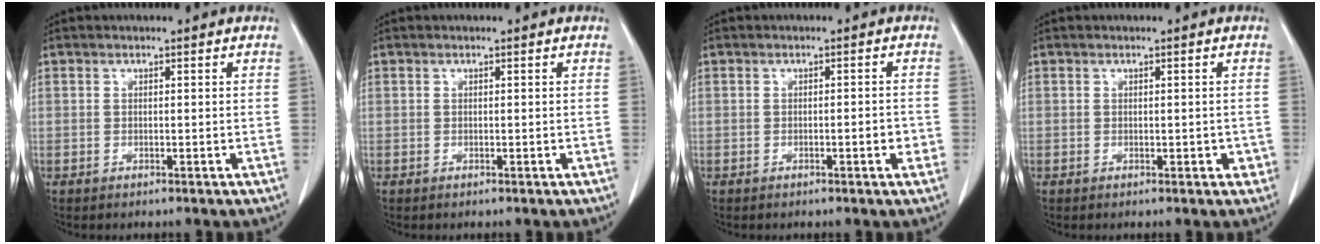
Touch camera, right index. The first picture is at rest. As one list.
[{"total": 0.0}, {"total": 2.1, "force": [-0.6, 0.5, 1.9], "torque": [-0.025, 0.001, -0.008]}, {"total": 1.7, "force": [-0.3, 1.1, 1.3], "torque": [-0.005, 0.003, 0.000]}]